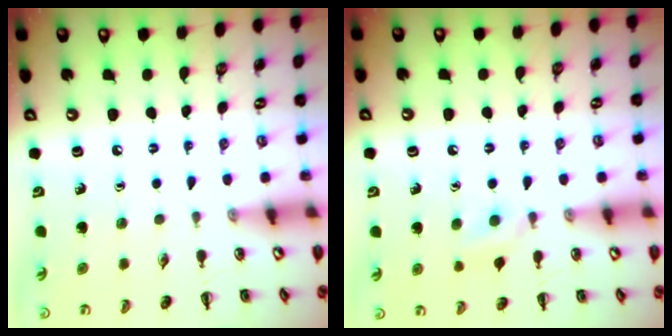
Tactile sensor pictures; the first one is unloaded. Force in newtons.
{"total": 6.6, "press": 6.3, "slide": 1.9}